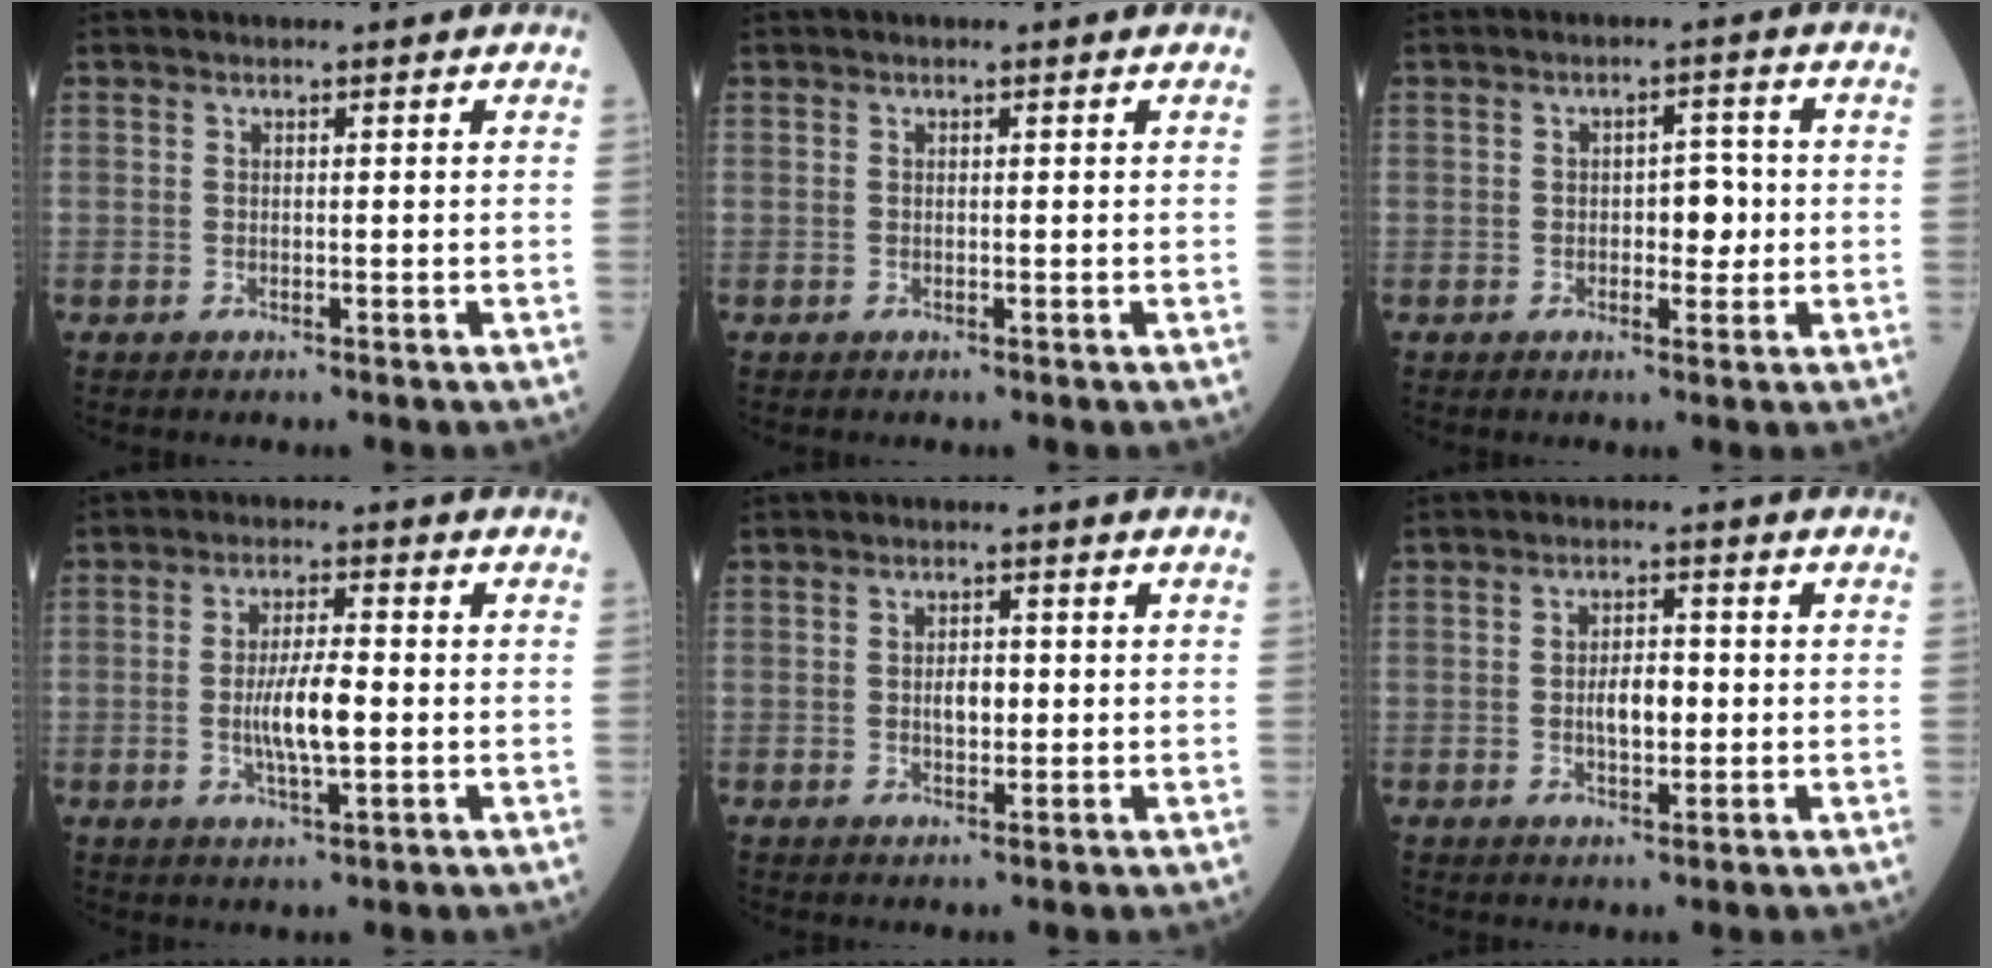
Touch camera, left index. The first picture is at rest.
{"total": 0.0}
{"total": 3.6, "force": [-0.5, 1.9, 3.0], "torque": [-0.034, 0.006, -0.008]}
{"total": 6.6, "force": [-1.0, 1.3, 6.4], "torque": [-0.124, -0.005, -0.020]}
{"total": 2.6, "force": [-0.2, 1.4, 2.2], "torque": [-0.035, 0.000, -0.005]}
{"total": 4.1, "force": [-0.6, 1.8, 3.7], "torque": [-0.063, 0.001, -0.011]}